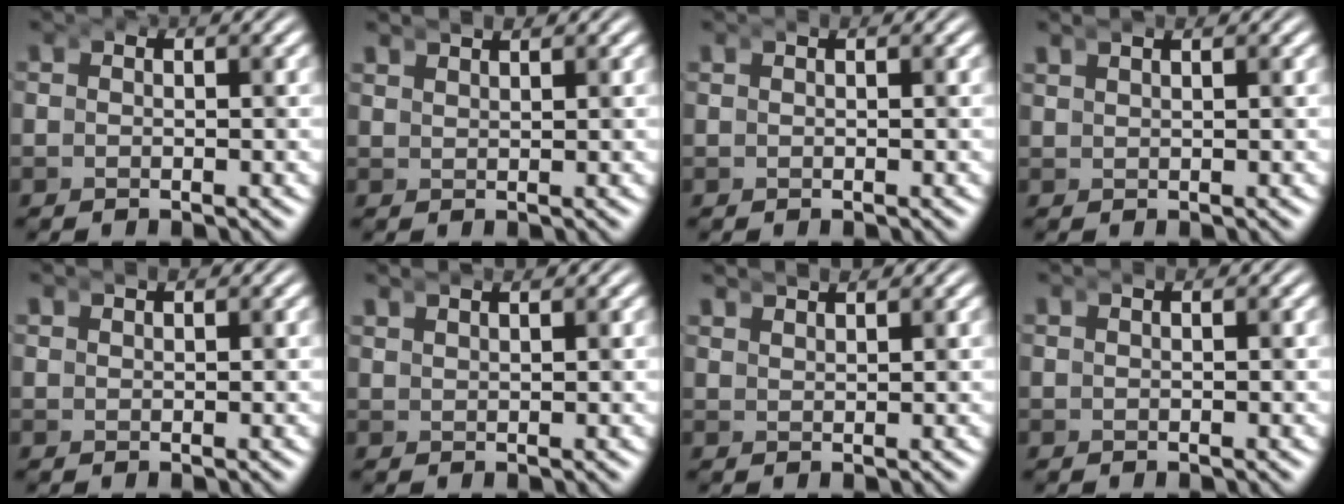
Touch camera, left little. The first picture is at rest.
{"total": 1.8, "force": [1.2, -1.1, -0.6], "torque": [0.012, 0.001, 0.026]}
{"total": 0.8, "force": [-0.1, -0.7, -0.3], "torque": [0.014, 0.001, -0.001]}
{"total": 1.3, "force": [1.0, -0.8, -0.2], "torque": [0.012, 0.008, 0.017]}
{"total": 1.1, "force": [0.6, -0.9, -0.4], "torque": [0.011, 0.001, 0.014]}
{"total": 1.7, "force": [1.4, -0.9, -0.3], "torque": [0.010, 0.005, 0.025]}
{"total": 2.0, "force": [1.6, -1.1, -0.6], "torque": [0.009, 0.000, 0.032]}
{"total": 0.9, "force": [0.1, -0.8, -0.3], "torque": [0.015, 0.002, 0.004]}